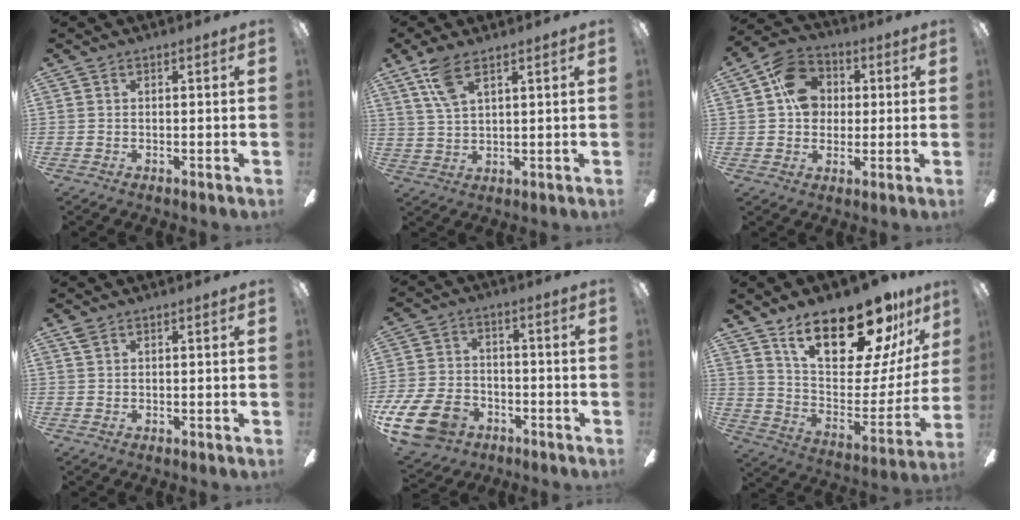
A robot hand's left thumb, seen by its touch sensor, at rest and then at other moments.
{"total": 7.8, "force": [4.9, 2.9, 5.2], "torque": [-0.114, -0.004, 0.092]}
{"total": 11.1, "force": [2.5, 9.0, 5.9], "torque": [-0.098, 0.021, 0.051]}
{"total": 1.5, "force": [1.0, 0.9, 0.7], "torque": [-0.018, 0.003, 0.018]}
{"total": 14.5, "force": [-7.5, 9.5, 8.0], "torque": [-0.179, 0.048, -0.133]}
{"total": 23.7, "force": [17.0, 8.8, 13.9], "torque": [-0.211, -0.117, 0.290]}